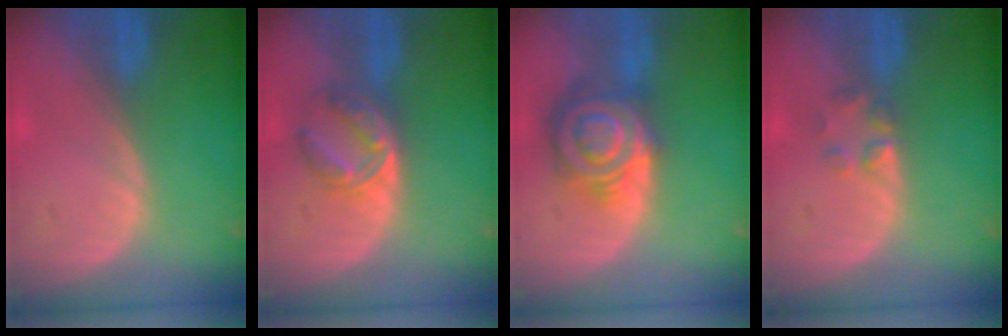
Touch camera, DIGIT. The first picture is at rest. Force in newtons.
{"total": 5.9, "press": 5.6, "slide": 1.9}
{"total": 9.1, "press": 9.1, "slide": 0.6}
{"total": 2.2, "press": 2.2, "slide": 0.2}